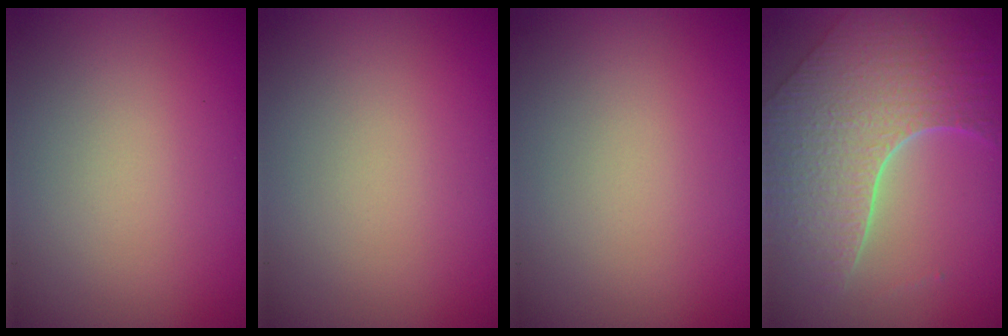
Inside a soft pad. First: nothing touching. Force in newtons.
{"total": 0.0}
{"total": 0.0}
{"total": 7.7, "press": 5.5, "slide": 5.4}